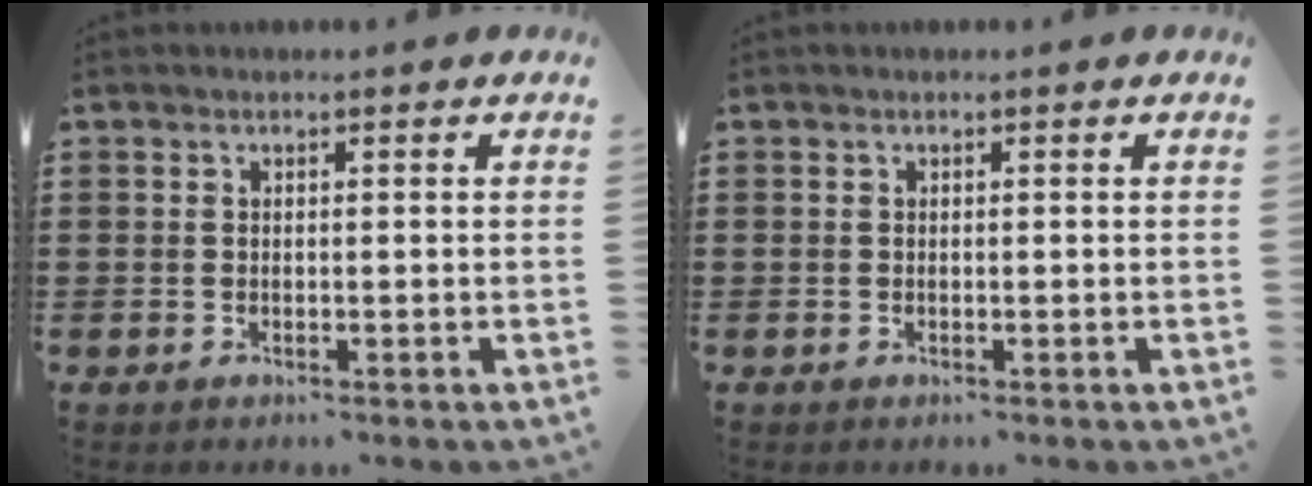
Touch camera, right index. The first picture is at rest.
{"total": 0.0}